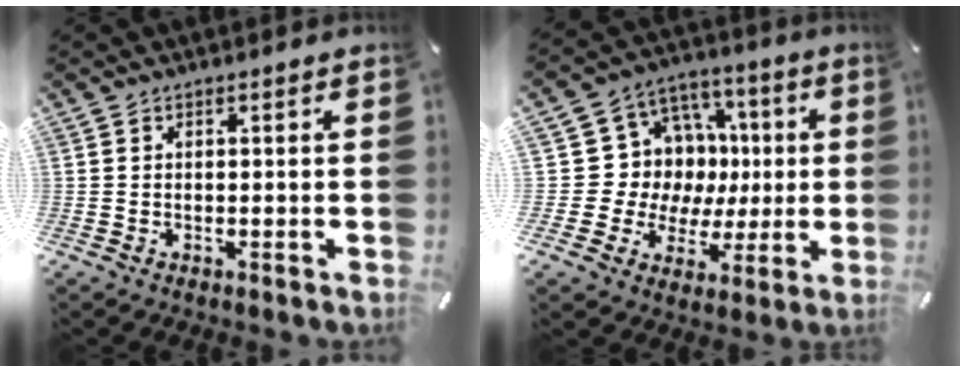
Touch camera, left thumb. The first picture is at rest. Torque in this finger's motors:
{"motor_torque": [0.13, 0.12, 0.09, 0.38, -0.11]}